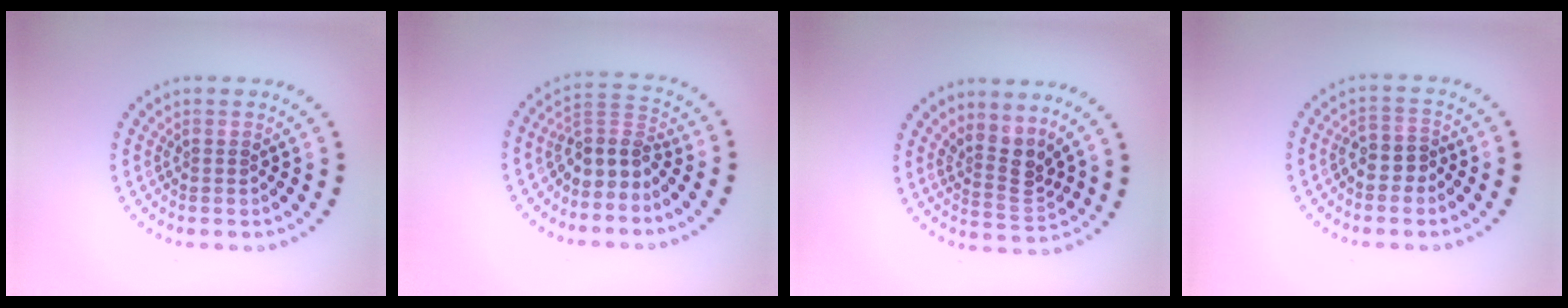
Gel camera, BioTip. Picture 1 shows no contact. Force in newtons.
{"total": 3.4, "press": 2.6, "slide": 2.3}
{"total": 3.1, "press": 2.2, "slide": 2.1}
{"total": 2.2, "press": 2.0, "slide": 1.0}